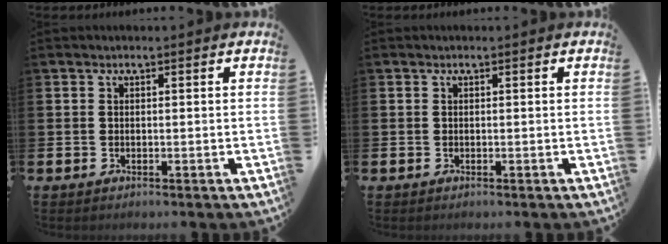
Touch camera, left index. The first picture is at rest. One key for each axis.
{"total": 0.0}